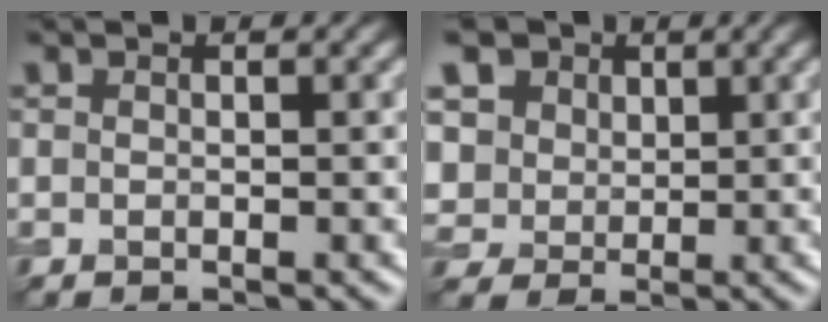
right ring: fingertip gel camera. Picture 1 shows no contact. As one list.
[{"total": 9.4, "force": [4.8, 7.2, 3.9], "torque": [-0.098, 0.015, 0.064]}]